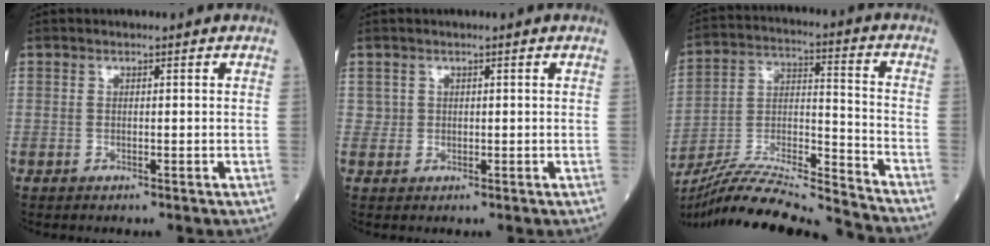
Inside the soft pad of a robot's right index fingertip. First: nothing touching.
{"total": 1.1, "force": [0.5, 0.9, -0.1], "torque": [0.012, 0.003, 0.007]}
{"total": 20.5, "force": [-19.3, -0.9, 6.8], "torque": [-0.145, -0.008, -0.326]}